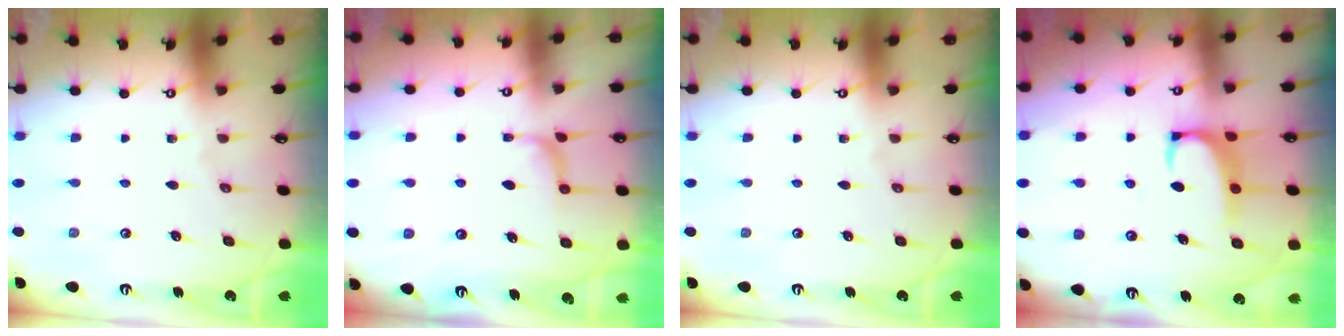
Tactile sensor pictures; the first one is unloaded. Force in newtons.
{"total": 2.9, "press": 2.7, "slide": 0.9}
{"total": 0.0}
{"total": 2.4, "press": 2.3, "slide": 0.8}